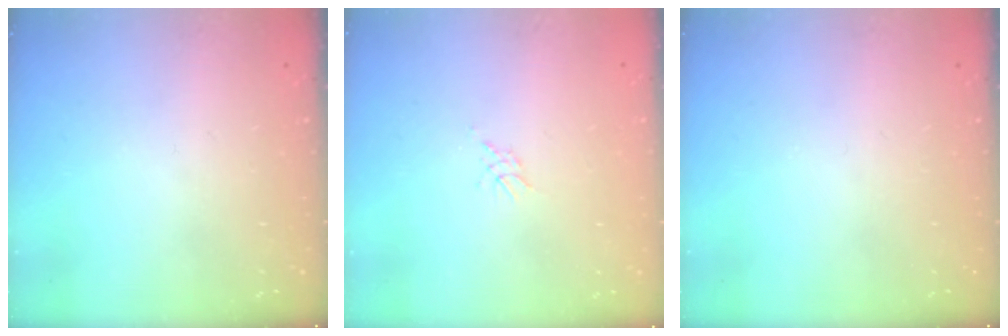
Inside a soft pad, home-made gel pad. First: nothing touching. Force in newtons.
{"total": 2.1, "press": 2.1, "slide": 0.5}
{"total": 0.0}